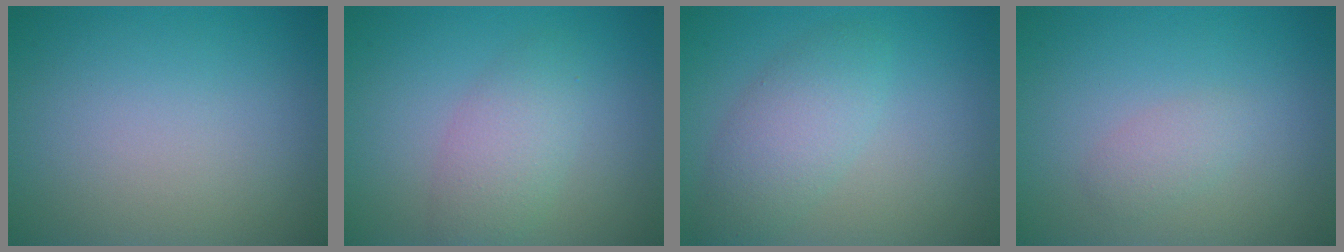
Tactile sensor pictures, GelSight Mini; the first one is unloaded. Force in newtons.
{"total": 3.1, "press": 3.1, "slide": 0.1}
{"total": 3.6, "press": 3.6, "slide": 0.1}
{"total": 1.4, "press": 1.4, "slide": 0.1}